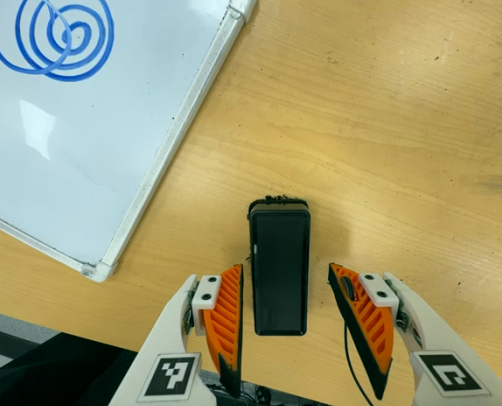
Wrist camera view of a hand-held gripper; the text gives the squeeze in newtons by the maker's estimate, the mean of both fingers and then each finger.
{"total": 0.0}